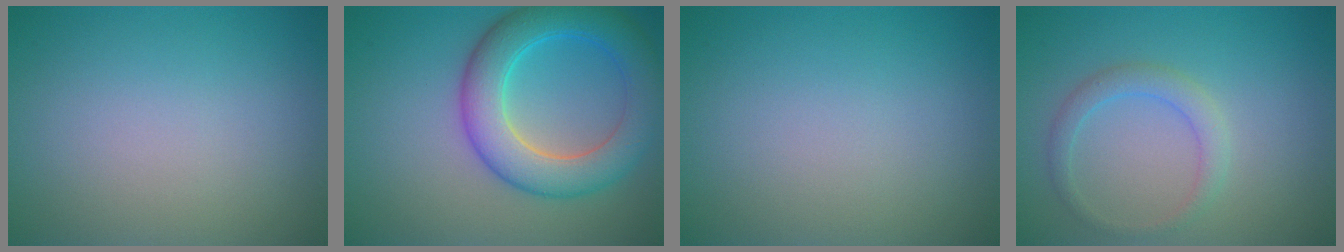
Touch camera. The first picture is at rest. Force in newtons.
{"total": 7.1, "press": 7.1, "slide": 0.1}
{"total": 0.0}
{"total": 2.0, "press": 2.0, "slide": 0.1}